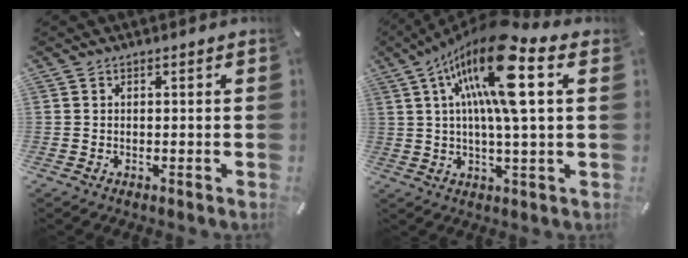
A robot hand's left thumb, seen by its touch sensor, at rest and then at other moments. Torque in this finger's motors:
{"motor_torque": [1.77, 3.24, 2.47, -0.30, 0.84]}